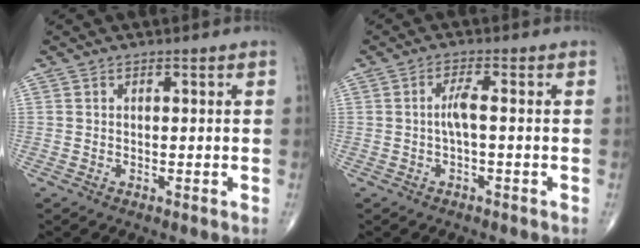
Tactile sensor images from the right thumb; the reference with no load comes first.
{"total": 2.5, "force": [-0.3, 0.3, 2.5], "torque": [-0.055, 0.009, -0.007]}